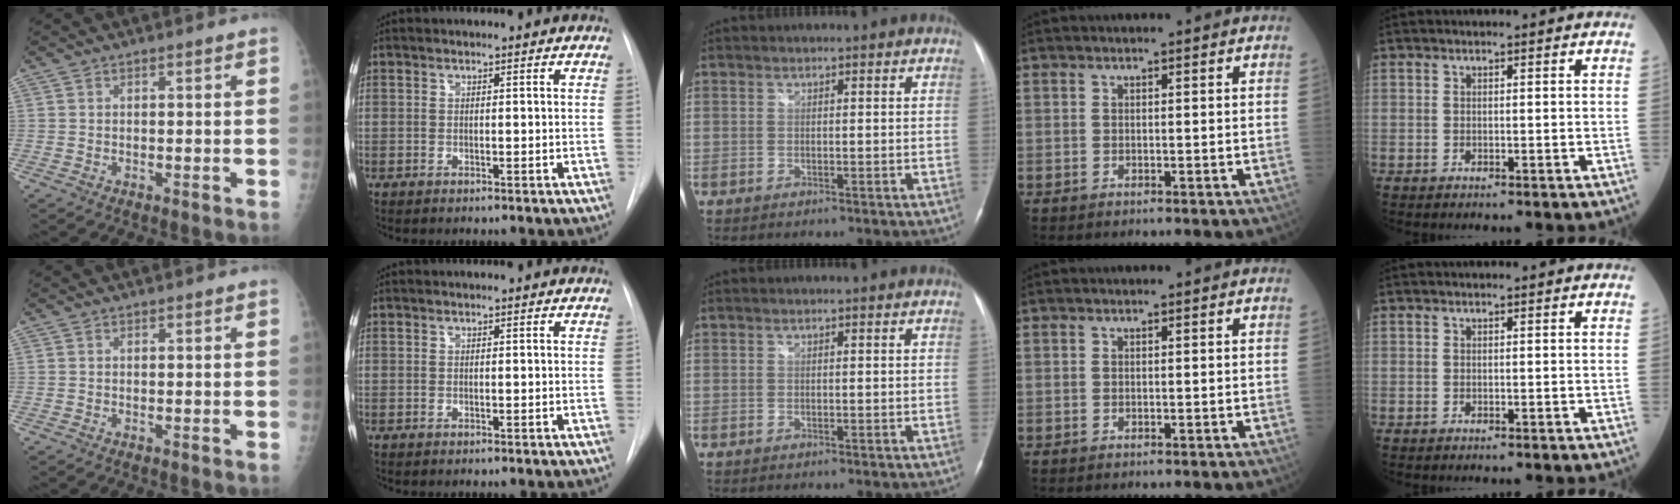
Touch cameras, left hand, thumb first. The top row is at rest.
{}